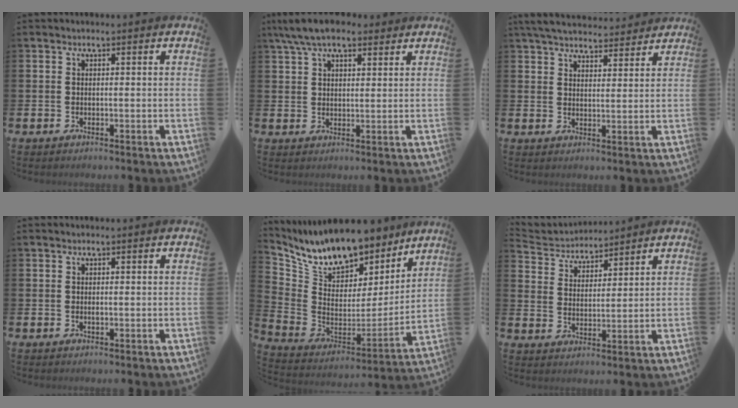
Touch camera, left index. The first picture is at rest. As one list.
[{"total": 6.4, "force": [5.3, 2.2, 2.9], "torque": [-0.072, -0.004, 0.099]}, {"total": 5.7, "force": [5.5, 1.0, 1.1], "torque": [-0.038, -0.027, 0.100]}, {"total": 0.0}, {"total": 12.4, "force": [10.8, 4.7, 3.8], "torque": [-0.132, -0.065, 0.196]}, {"total": 3.8, "force": [3.6, 1.0, -0.4], "torque": [-0.018, -0.026, 0.062]}]